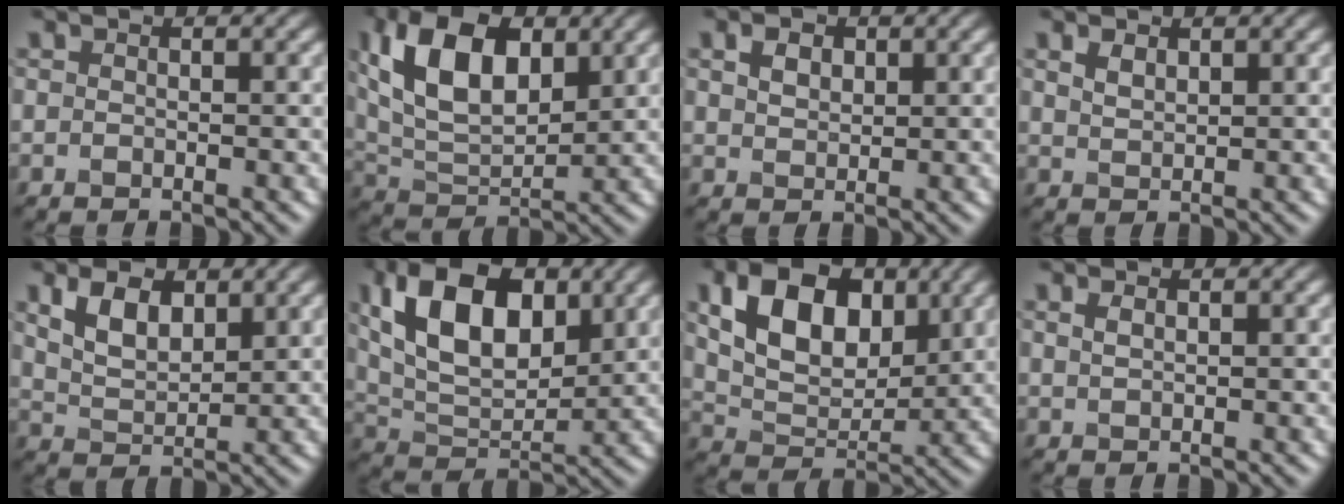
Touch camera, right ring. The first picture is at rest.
{"total": 10.5, "force": [3.7, 5.8, 7.9], "torque": [-0.157, 0.012, 0.063]}
{"total": 2.0, "force": [1.0, 1.4, 1.2], "torque": [-0.023, 0.003, 0.018]}
{"total": 1.4, "force": [1.0, 0.7, 0.7], "torque": [-0.016, 0.000, 0.023]}
{"total": 4.4, "force": [2.1, 2.4, 2.9], "torque": [-0.067, 0.001, 0.043]}
{"total": 11.3, "force": [4.1, 6.3, 8.4], "torque": [-0.152, 0.013, 0.068]}
{"total": 9.1, "force": [3.3, 5.7, 6.3], "torque": [-0.115, -0.003, 0.057]}
{"total": 0.9, "force": [0.5, 0.4, 0.6], "torque": [-0.016, 0.000, 0.012]}